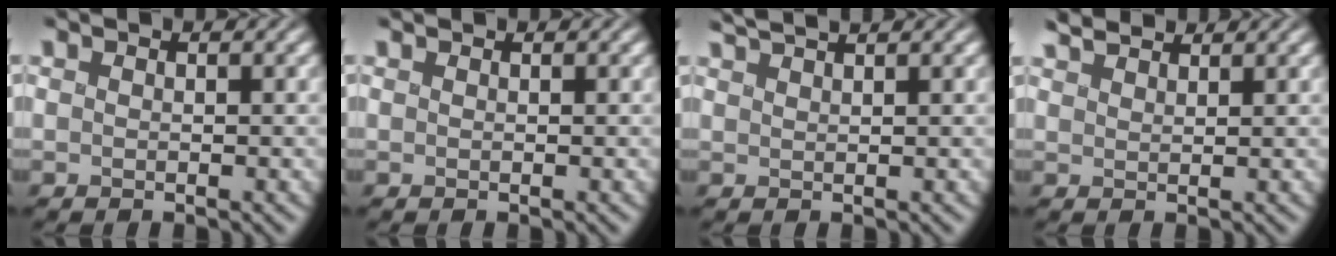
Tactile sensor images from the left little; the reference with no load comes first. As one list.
[{"total": 0.0}, {"total": 3.4, "force": [2.9, 0.5, 1.8], "torque": [-0.023, 0.022, 0.030]}, {"total": 3.7, "force": [3.4, 0.9, 1.3], "torque": [-0.015, 0.016, 0.037]}]